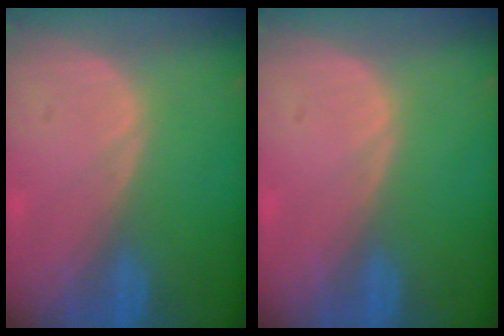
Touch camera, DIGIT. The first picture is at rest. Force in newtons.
{"total": 0.0}